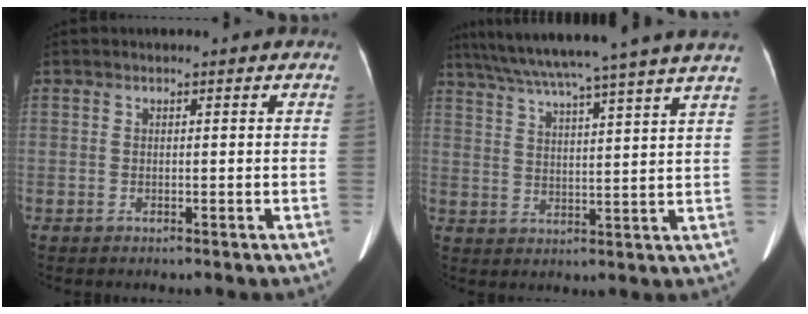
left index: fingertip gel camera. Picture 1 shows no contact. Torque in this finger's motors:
{"motor_torque": [0.88, -1.26, 0.49, 0.19]}